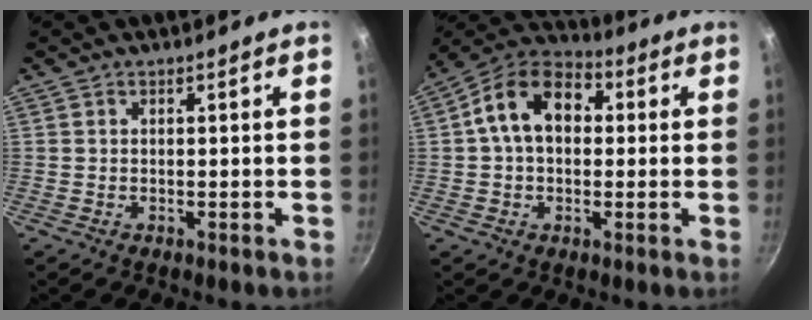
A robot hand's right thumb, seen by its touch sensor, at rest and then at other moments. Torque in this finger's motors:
{"motor_torque": [0.35, 2.80, 0.98, -0.27, 0.14]}